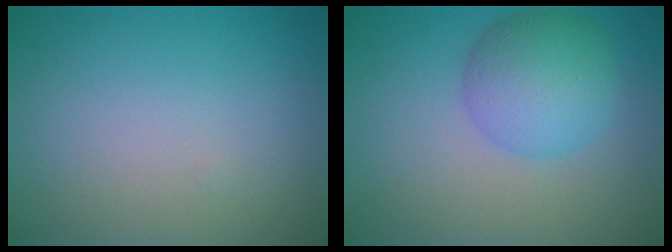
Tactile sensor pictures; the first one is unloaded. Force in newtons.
{"total": 5.2, "press": 5.2, "slide": 0.1}